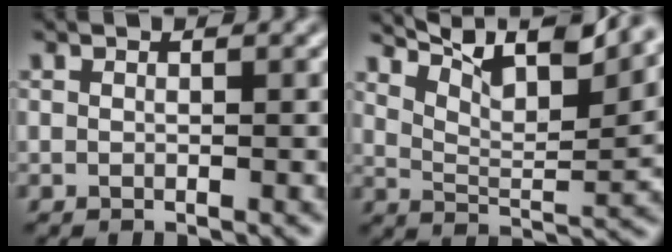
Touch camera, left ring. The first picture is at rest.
{"total": 9.5, "force": [7.4, 2.3, 5.5], "torque": [-0.102, 0.012, 0.117]}